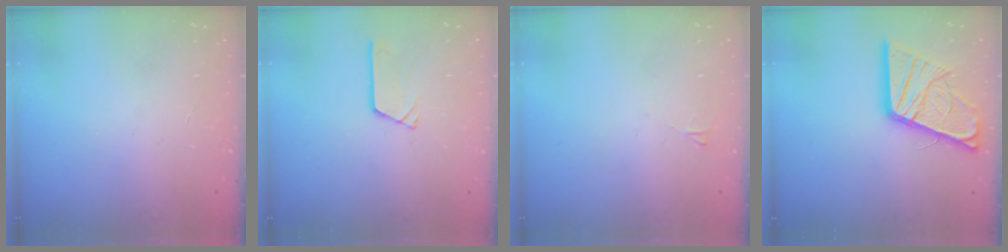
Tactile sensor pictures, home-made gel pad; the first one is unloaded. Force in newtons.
{"total": 3.0, "press": 3.0, "slide": 0.3}
{"total": 3.1, "press": 3.1, "slide": 0.4}
{"total": 18.4, "press": 18.3, "slide": 2.0}